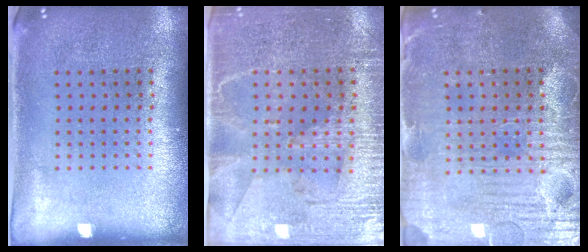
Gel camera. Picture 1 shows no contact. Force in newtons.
{"total": 3.3, "press": 3.0, "slide": 1.4}
{"total": 4.0, "press": 3.8, "slide": 1.4}